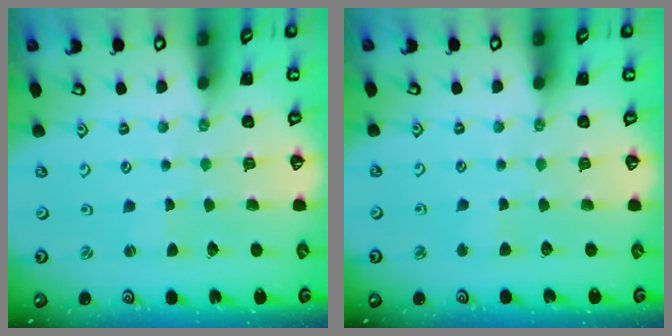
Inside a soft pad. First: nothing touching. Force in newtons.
{"total": 2.3, "press": 2.3, "slide": 0.4}